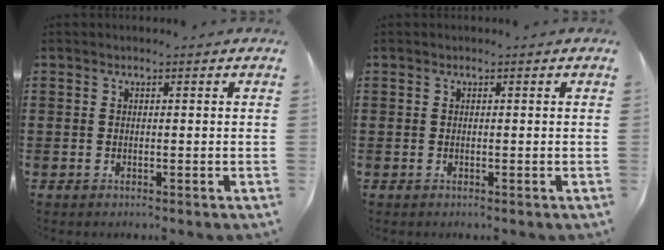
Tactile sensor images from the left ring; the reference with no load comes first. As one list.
[{"total": 0.0}]